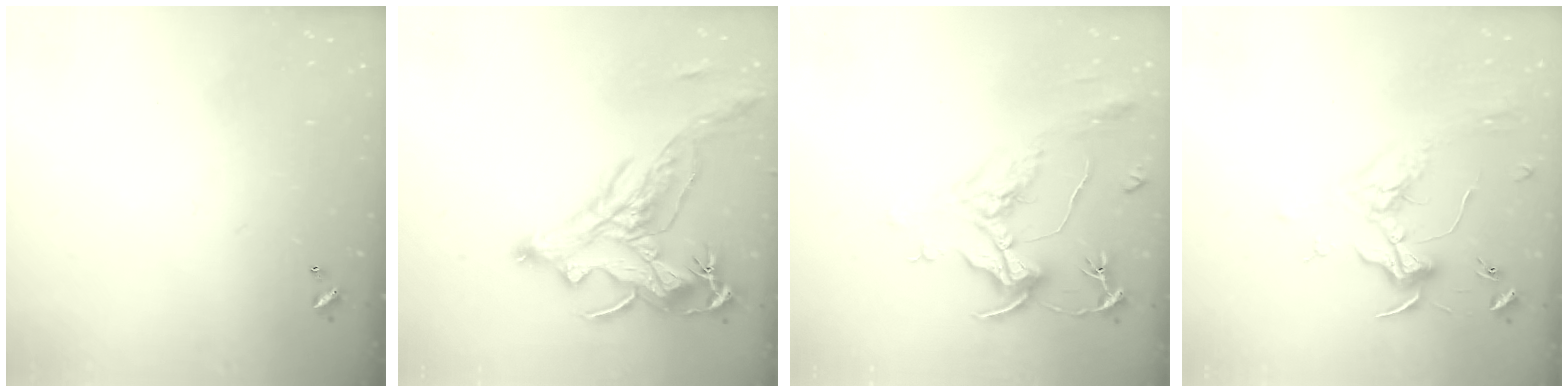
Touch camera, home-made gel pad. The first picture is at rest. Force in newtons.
{"total": 2.9, "press": 2.5, "slide": 1.3}
{"total": 2.1, "press": 1.6, "slide": 1.4}
{"total": 1.8, "press": 1.7, "slide": 0.8}